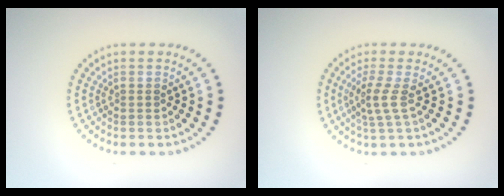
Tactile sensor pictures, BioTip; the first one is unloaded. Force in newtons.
{"total": 2.2, "press": 1.6, "slide": 1.5}